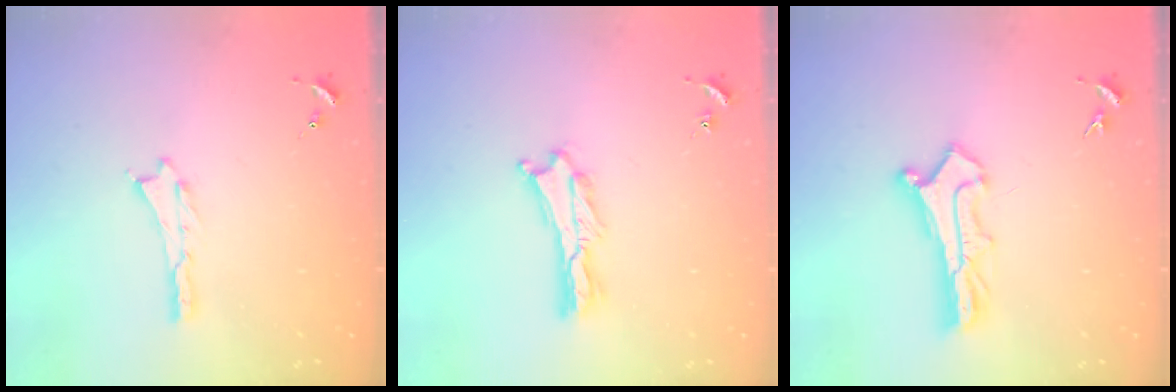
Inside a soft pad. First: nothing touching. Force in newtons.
{"total": 1.2, "press": 1.1, "slide": 0.3}
{"total": 2.9, "press": 2.9, "slide": 0.3}